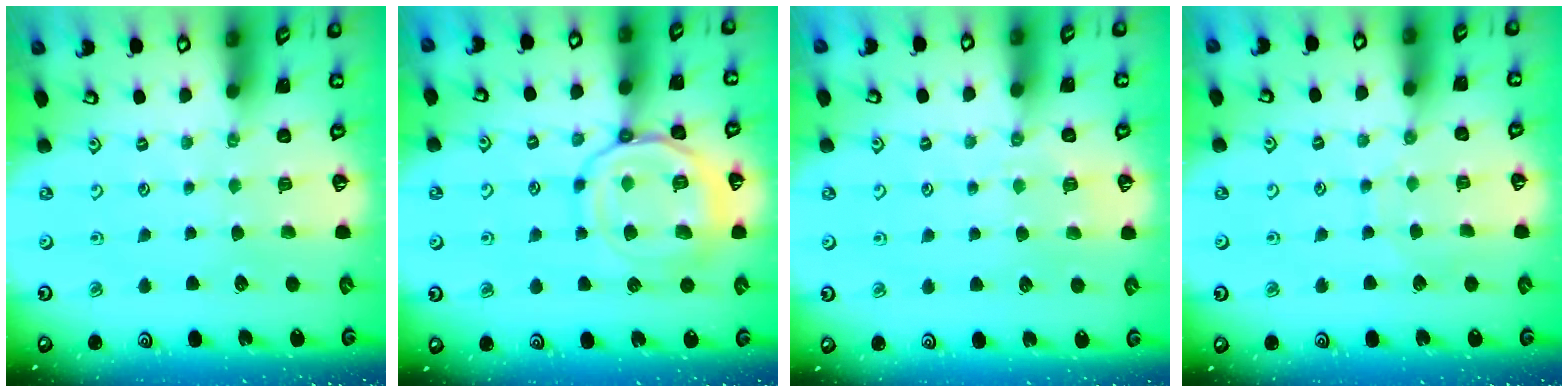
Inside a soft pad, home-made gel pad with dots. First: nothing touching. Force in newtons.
{"total": 14.4, "press": 14.4, "slide": 1.1}
{"total": 2.9, "press": 2.8, "slide": 0.6}
{"total": 6.0, "press": 6.0, "slide": 0.6}